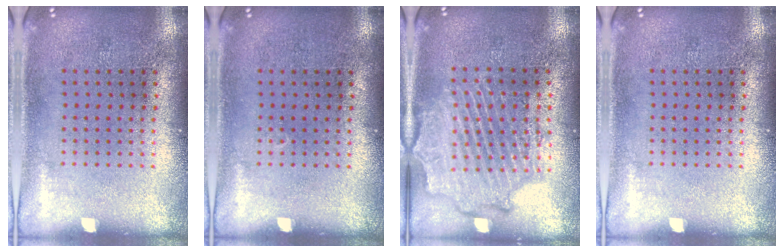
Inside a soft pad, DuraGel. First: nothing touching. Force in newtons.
{"total": 0.0}
{"total": 2.1, "press": 2.1, "slide": 0.4}
{"total": 0.0}